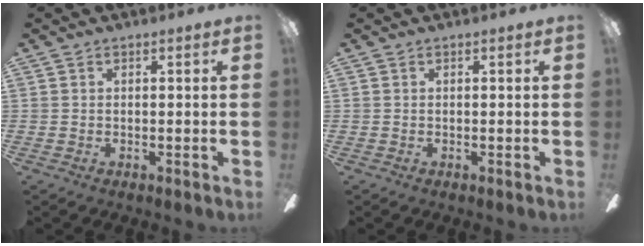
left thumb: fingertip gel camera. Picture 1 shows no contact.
{"total": 0.0}